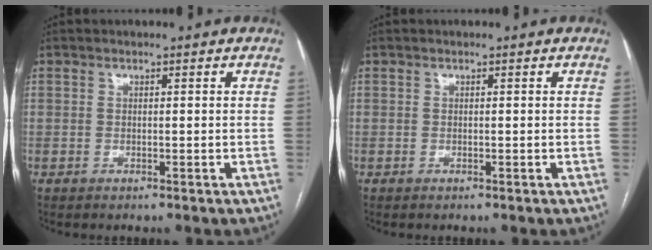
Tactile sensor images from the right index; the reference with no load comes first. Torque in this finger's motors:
{"motor_torque": [0.00, 0.00, 0.00, 0.01]}